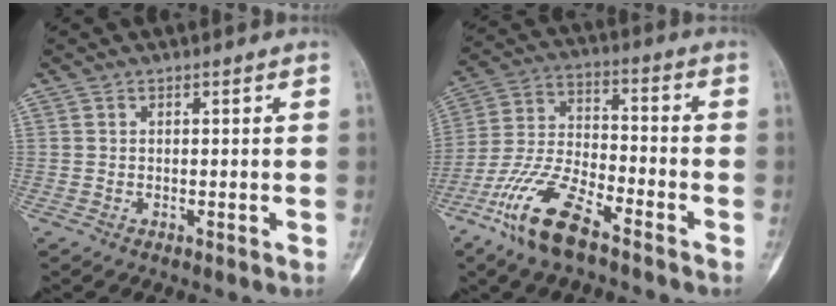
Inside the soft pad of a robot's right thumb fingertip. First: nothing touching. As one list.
[{"total": 14.2, "force": [-9.1, 4.8, 9.8], "torque": [-0.209, 0.043, -0.181]}]